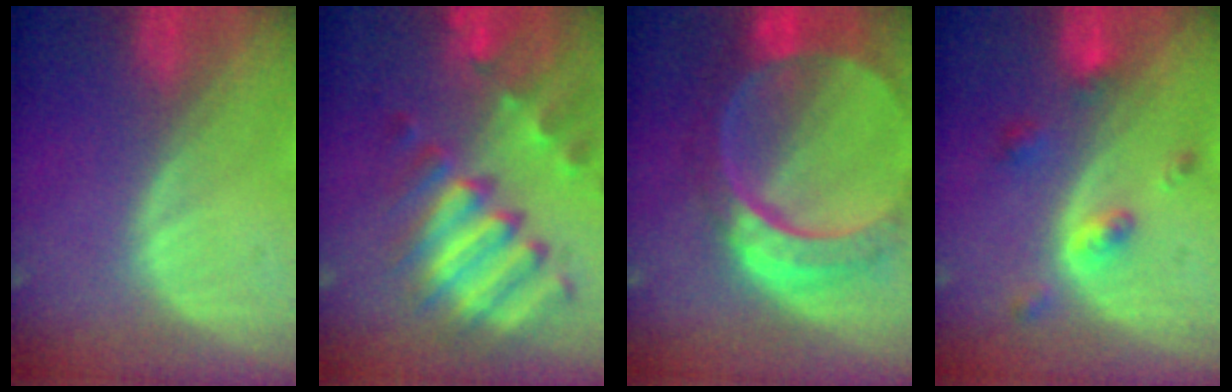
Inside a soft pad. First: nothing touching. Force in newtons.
{"total": 11.3, "press": 9.7, "slide": 5.7}
{"total": 10.8, "press": 9.1, "slide": 5.8}
{"total": 4.4, "press": 4.1, "slide": 1.6}